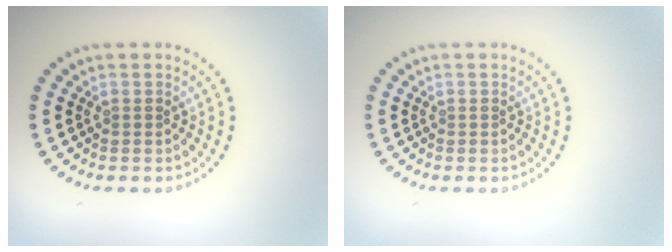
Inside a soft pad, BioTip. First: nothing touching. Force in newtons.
{"total": 0.0}